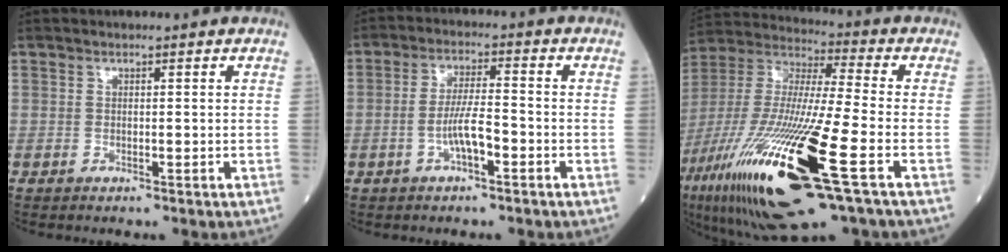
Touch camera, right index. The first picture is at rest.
{"total": 5.2, "force": [-2.0, 1.0, 4.7], "torque": [-0.092, 0.009, -0.036]}
{"total": 28.9, "force": [-11.7, 3.9, 26.2], "torque": [-0.568, -0.066, -0.211]}